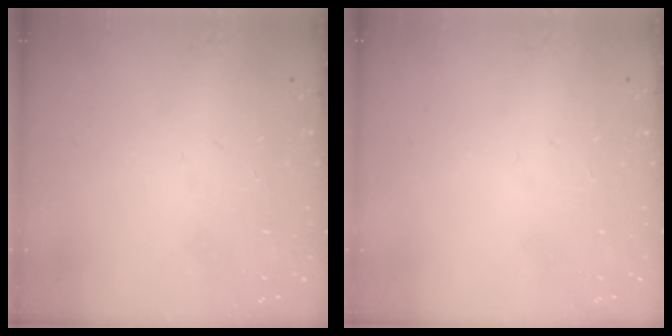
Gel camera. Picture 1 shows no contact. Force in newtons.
{"total": 0.0}